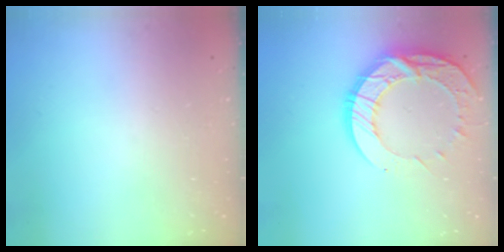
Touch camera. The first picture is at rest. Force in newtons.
{"total": 15.6, "press": 15.6, "slide": 1.2}